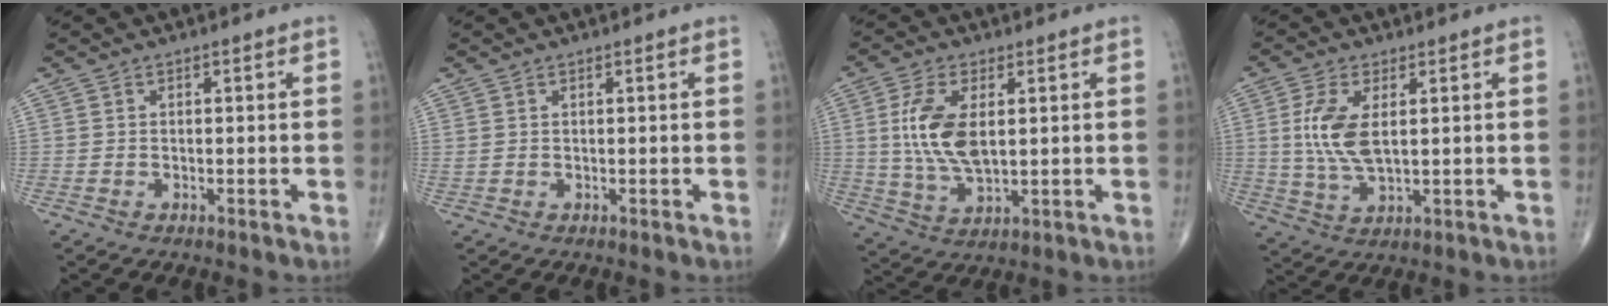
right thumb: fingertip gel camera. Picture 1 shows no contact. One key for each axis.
{"total": 0.7, "fx": 0.3, "fy": 0.4, "fz": 0.4, "tx": -0.009, "ty": 0.007, "tz": 0.009}
{"total": 11.0, "fx": 1.8, "fy": 5.3, "fz": 9.4, "tx": -0.193, "ty": -0.013, "tz": 0.040}
{"total": 8.7, "fx": 1.5, "fy": 3.9, "fz": 7.6, "tx": -0.168, "ty": -0.010, "tz": 0.036}